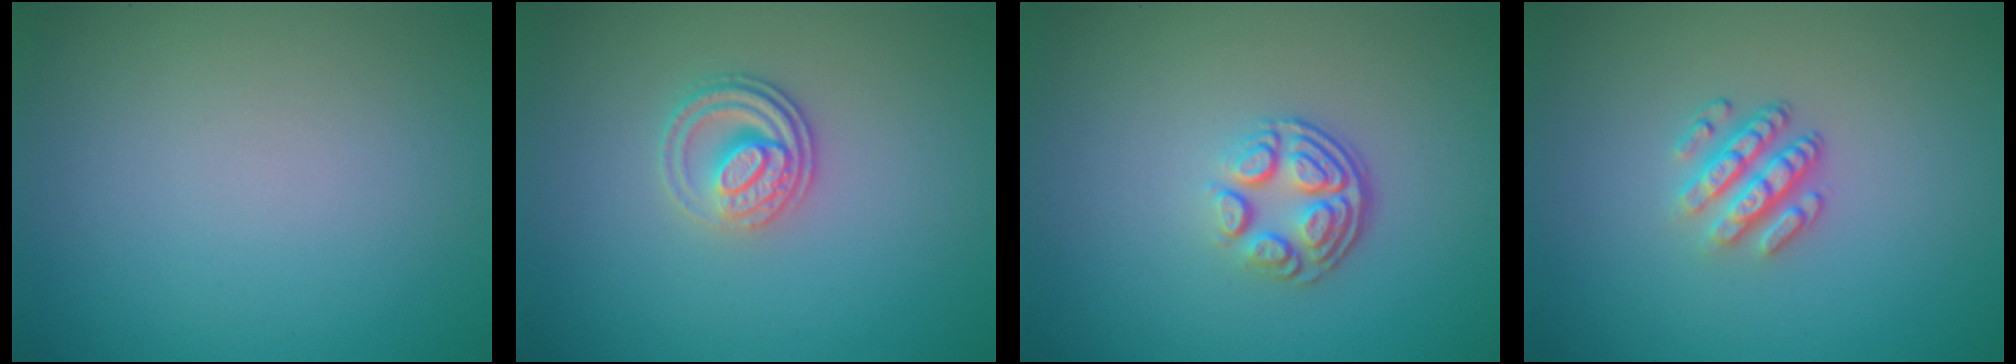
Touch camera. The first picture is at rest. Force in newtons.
{"total": 2.8, "press": 2.5, "slide": 1.3}
{"total": 3.8, "press": 2.7, "slide": 2.8}
{"total": 3.3, "press": 2.5, "slide": 2.2}